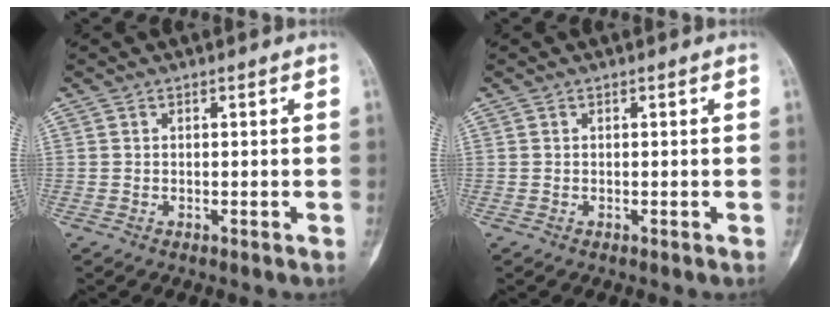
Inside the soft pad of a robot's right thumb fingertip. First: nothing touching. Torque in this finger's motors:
{"motor_torque": [0.13, 0.08, 0.05, -0.13, 0.00]}